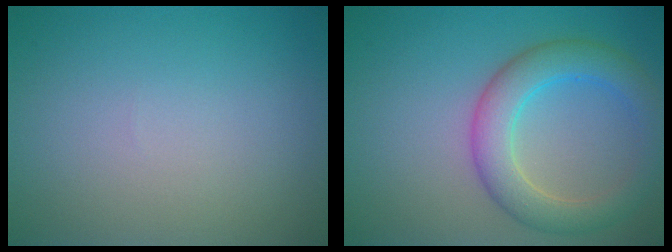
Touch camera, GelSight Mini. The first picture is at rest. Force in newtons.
{"total": 5.2, "press": 5.2, "slide": 0.1}